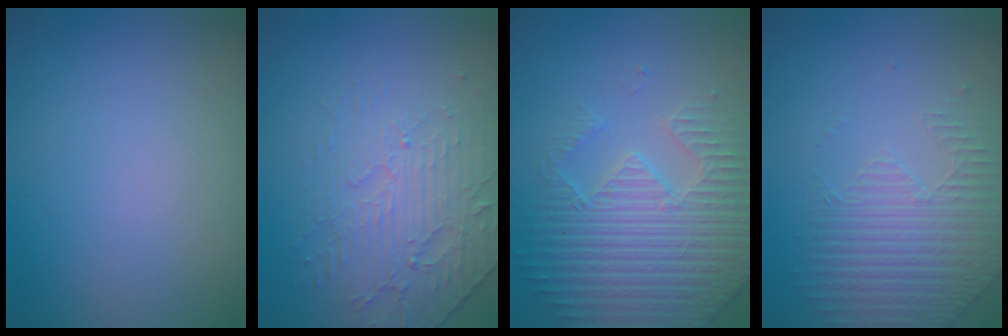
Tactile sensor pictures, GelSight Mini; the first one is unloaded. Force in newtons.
{"total": 4.5, "press": 3.4, "slide": 3.0}
{"total": 5.0, "press": 4.8, "slide": 1.4}
{"total": 2.1, "press": 1.8, "slide": 1.0}